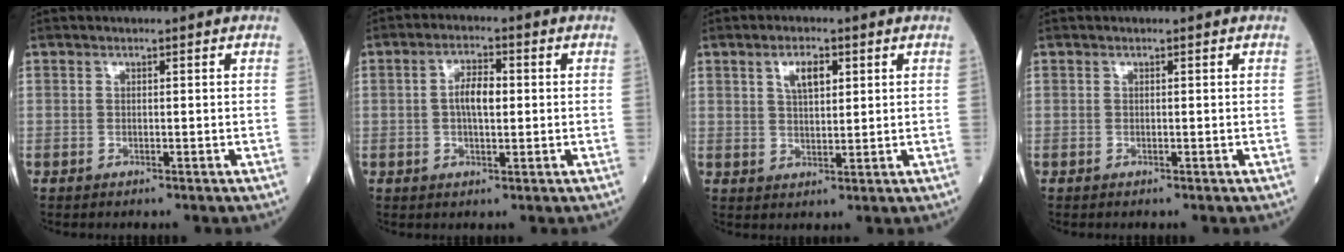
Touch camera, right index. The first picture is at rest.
{"total": 4.9, "force": [0.3, 2.0, 4.5], "torque": [-0.086, 0.009, 0.003]}
{"total": 4.2, "force": [1.9, 1.7, 3.4], "torque": [-0.060, 0.004, 0.033]}
{"total": 0.0}